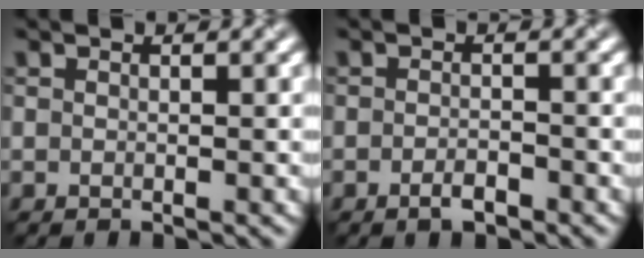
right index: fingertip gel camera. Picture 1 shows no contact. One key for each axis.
{"total": 1.4, "fx": -1.3, "fy": 0.1, "fz": 0.5, "tx": -0.011, "ty": 0.005, "tz": -0.017}